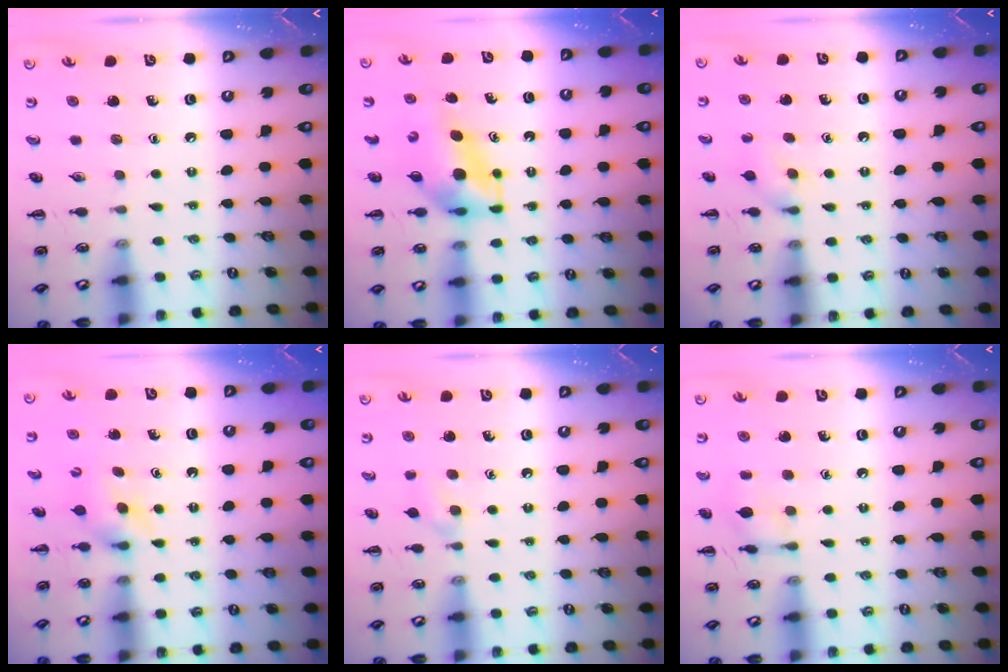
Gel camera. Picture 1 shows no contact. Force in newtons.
{"total": 5.1, "press": 5.0, "slide": 1.1}
{"total": 4.7, "press": 4.3, "slide": 1.7}
{"total": 4.9, "press": 4.7, "slide": 1.3}
{"total": 3.1, "press": 2.9, "slide": 1.3}
{"total": 7.8, "press": 7.7, "slide": 1.4}